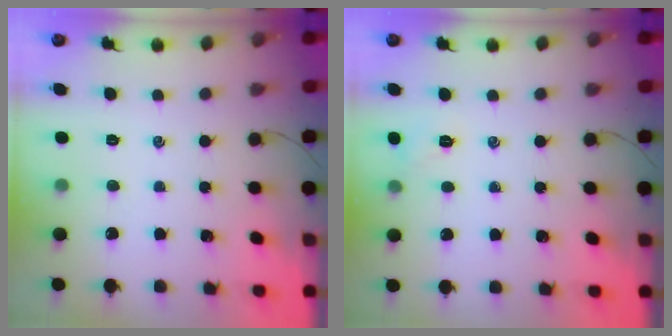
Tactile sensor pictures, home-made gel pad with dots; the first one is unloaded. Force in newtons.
{"total": 4.7, "press": 4.5, "slide": 1.4}